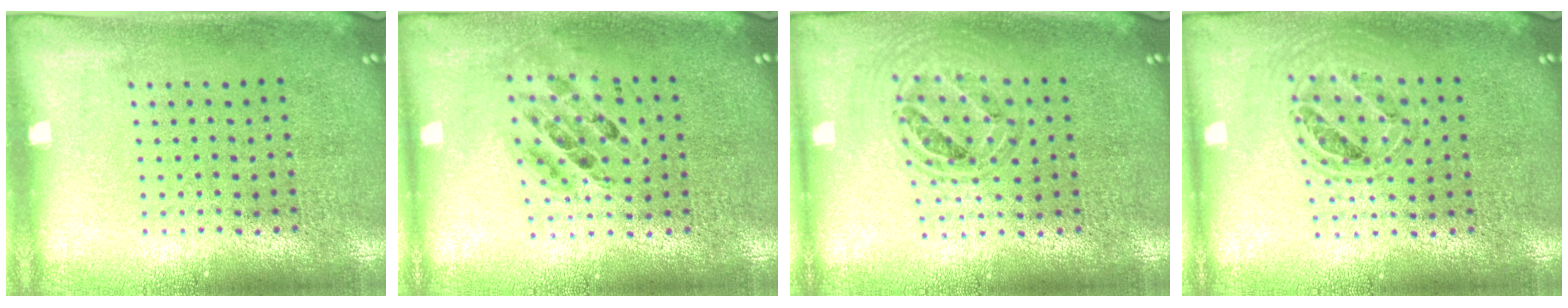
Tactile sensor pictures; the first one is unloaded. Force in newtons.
{"total": 0.7, "press": 0.7, "slide": 0.1}
{"total": 0.7, "press": 0.7, "slide": 0.0}
{"total": 0.8, "press": 0.8, "slide": 0.1}